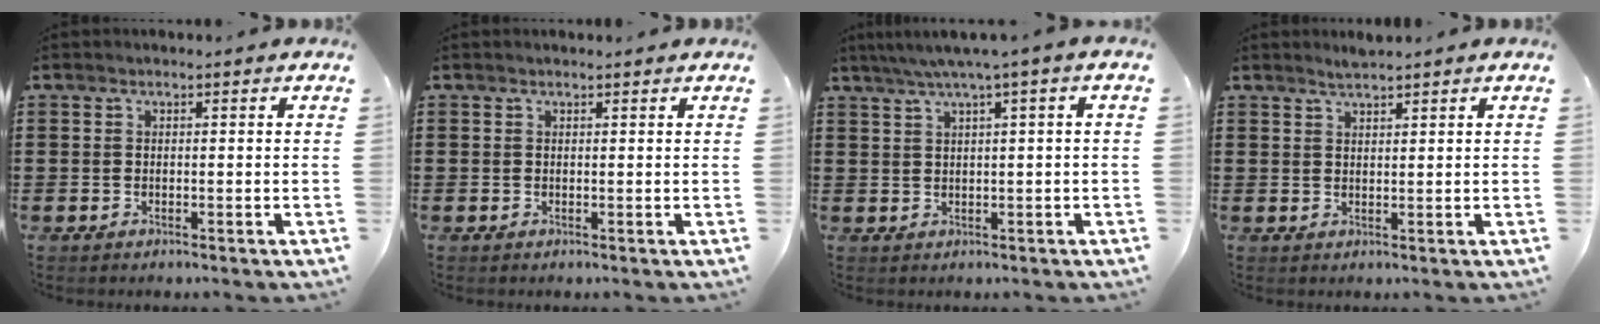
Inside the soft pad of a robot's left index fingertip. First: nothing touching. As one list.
[{"total": 0.7, "force": [0.6, 0.3, 0.0], "torque": [-0.001, 0.001, 0.013]}, {"total": 3.0, "force": [1.2, -0.5, 2.7], "torque": [-0.050, -0.004, 0.018]}, {"total": 2.0, "force": [1.9, 0.0, 0.6], "torque": [-0.014, 0.002, 0.036]}]